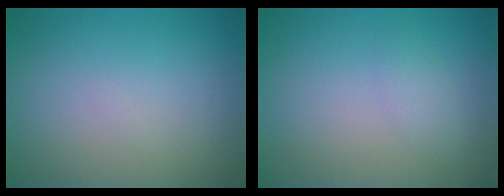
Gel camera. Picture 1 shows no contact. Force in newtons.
{"total": 1.2, "press": 1.2, "slide": 0.0}